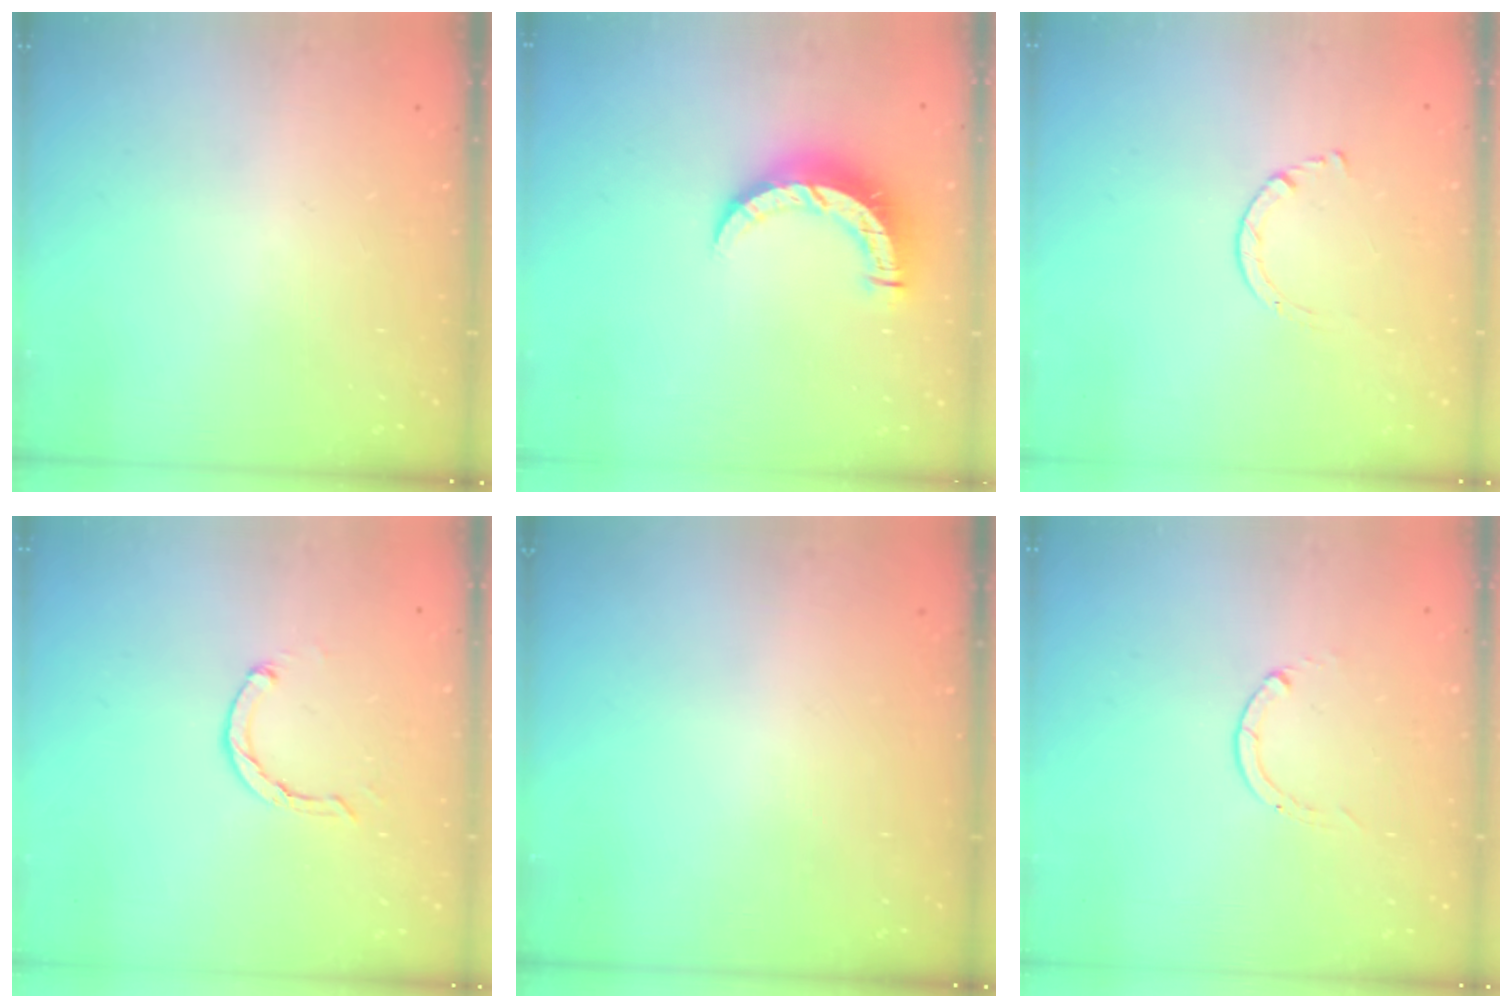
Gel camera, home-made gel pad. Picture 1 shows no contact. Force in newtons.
{"total": 8.9, "press": 8.9, "slide": 0.8}
{"total": 2.7, "press": 2.7, "slide": 0.3}
{"total": 2.1, "press": 2.1, "slide": 0.3}
{"total": 0.0}
{"total": 0.0}